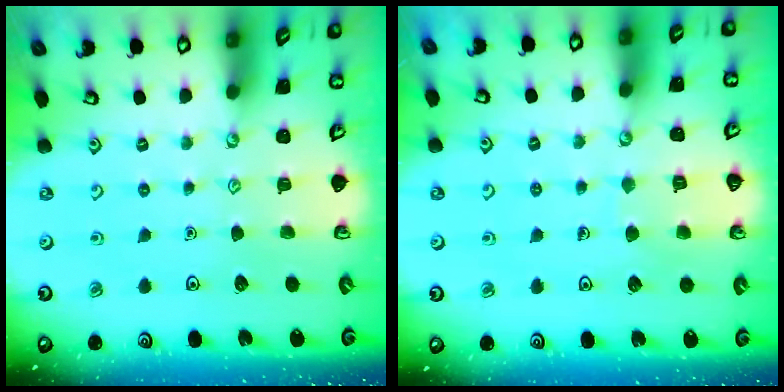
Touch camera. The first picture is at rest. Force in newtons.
{"total": 6.6, "press": 6.6, "slide": 0.4}